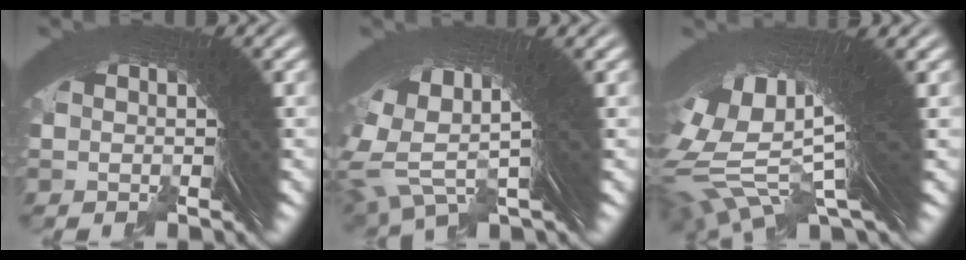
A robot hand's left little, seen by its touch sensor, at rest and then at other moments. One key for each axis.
{"total": 11.2, "fx": 2.6, "fy": 7.3, "fz": 8.1, "tx": -0.156, "ty": -0.004, "tz": 0.034}
{"total": 17.7, "fx": 4.6, "fy": 9.5, "fz": 14.2, "tx": -0.271, "ty": -0.020, "tz": 0.078}